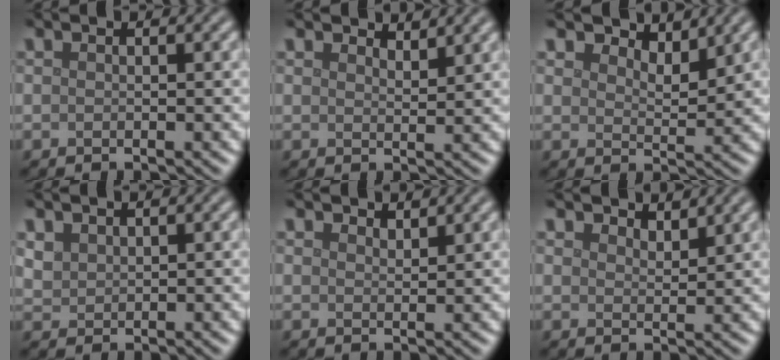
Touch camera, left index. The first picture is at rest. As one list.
[{"total": 2.1, "force": [2.0, 0.3, 0.5], "torque": [-0.008, 0.001, 0.030]}, {"total": 3.2, "force": [2.9, 0.8, 0.9], "torque": [-0.018, -0.001, 0.042]}, {"total": 1.5, "force": [1.0, 1.1, 0.4], "torque": [-0.014, 0.001, 0.025]}, {"total": 1.7, "force": [1.6, 0.4, 0.4], "torque": [-0.008, 0.002, 0.027]}, {"total": 2.5, "force": [2.4, 0.4, 0.6], "torque": [-0.009, 0.001, 0.037]}]